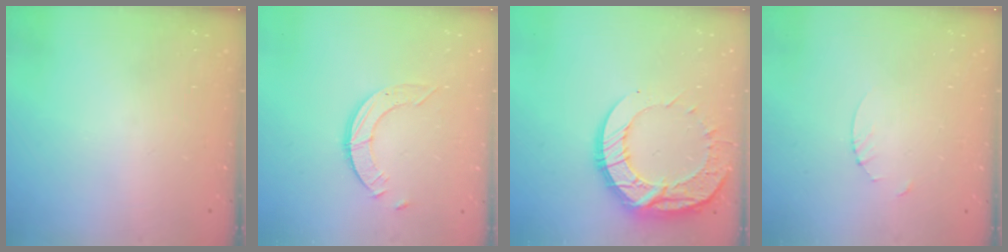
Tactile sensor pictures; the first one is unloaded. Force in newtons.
{"total": 3.7, "press": 3.6, "slide": 0.4}
{"total": 14.6, "press": 14.6, "slide": 1.2}
{"total": 2.7, "press": 2.7, "slide": 0.3}